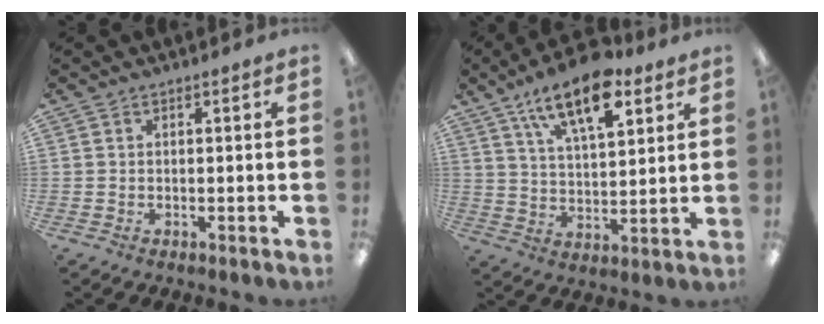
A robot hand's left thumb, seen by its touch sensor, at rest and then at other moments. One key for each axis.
{"total": 15.4, "fx": 9.5, "fy": 6.8, "fz": 10.0, "tx": -0.152, "ty": -0.040, "tz": 0.161}